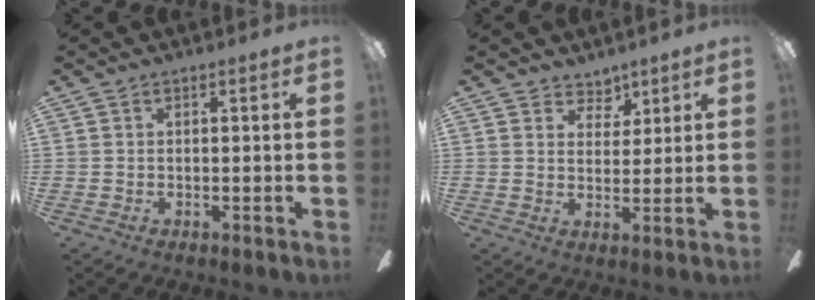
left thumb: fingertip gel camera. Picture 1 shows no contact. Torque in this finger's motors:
{"motor_torque": [0.30, -0.20, -0.33, -0.05, -0.05]}